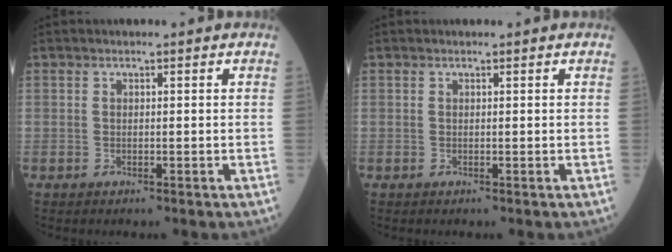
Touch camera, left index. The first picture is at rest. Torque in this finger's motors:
{"motor_torque": [0.02, 0.00, 0.00, 0.00]}